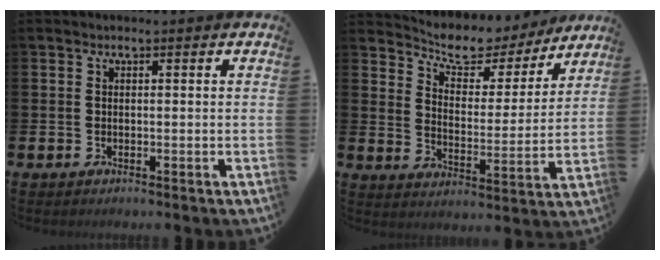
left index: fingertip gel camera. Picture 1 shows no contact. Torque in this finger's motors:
{"motor_torque": [0.04, -0.02, -0.04, 0.06]}